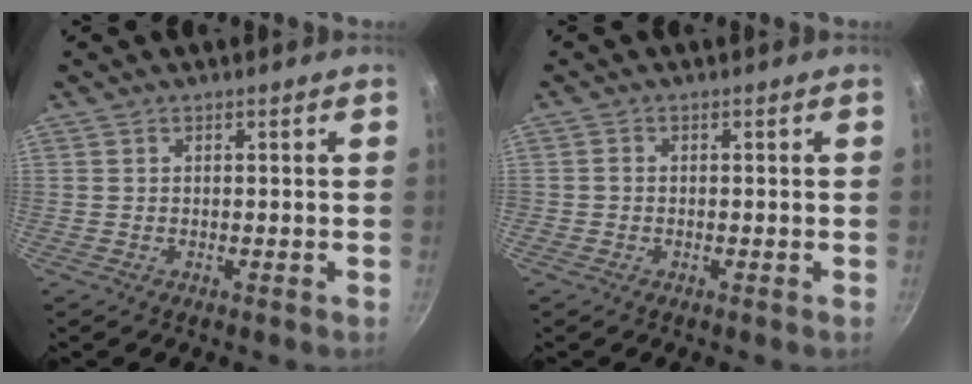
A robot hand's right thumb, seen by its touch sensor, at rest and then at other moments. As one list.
[{"total": 0.5, "force": [-0.3, 0.3, 0.3], "torque": [-0.012, 0.005, -0.007]}]